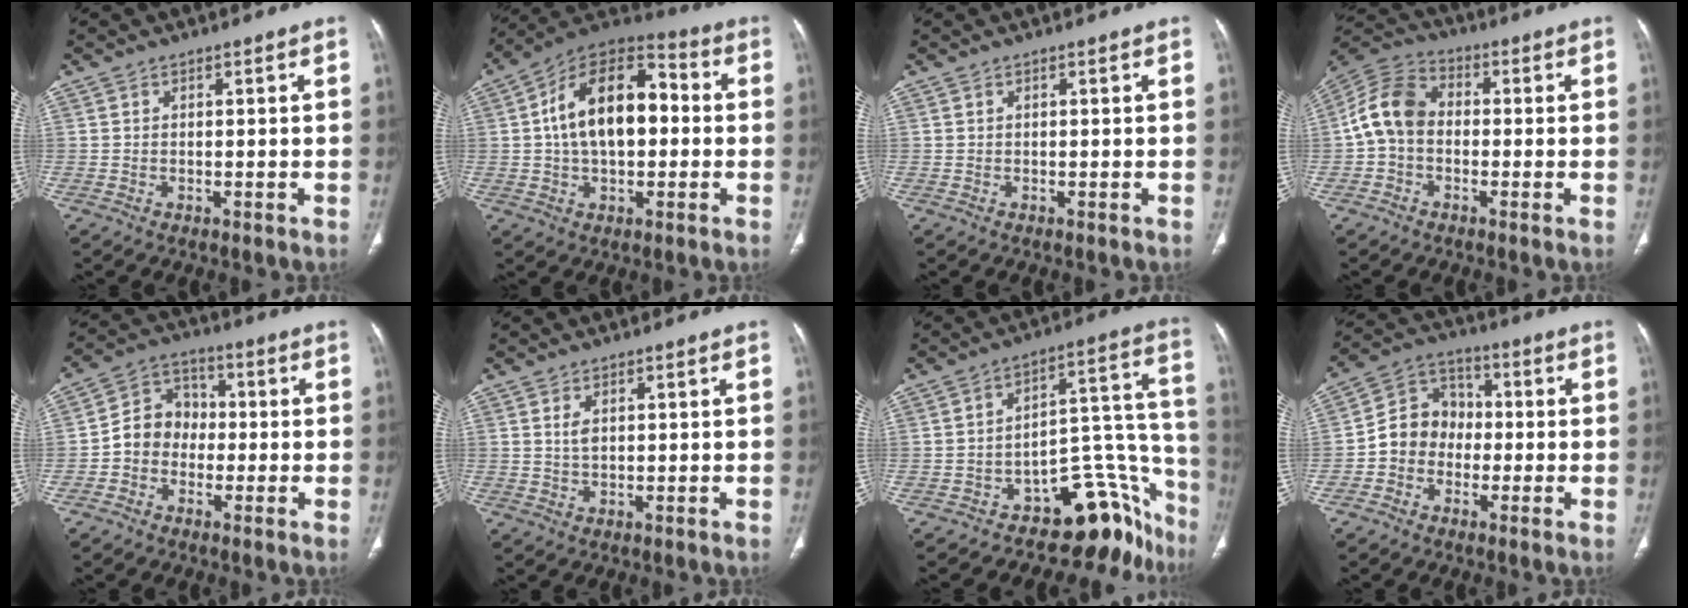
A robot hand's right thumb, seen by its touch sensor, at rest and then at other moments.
{"total": 17.5, "force": [1.2, 10.3, 14.0], "torque": [-0.215, 0.039, 0.011]}
{"total": 0.0}
{"total": 9.7, "force": [-0.7, 7.3, 6.4], "torque": [-0.116, 0.029, -0.030]}
{"total": 8.0, "force": [-1.5, 6.9, 3.7], "torque": [-0.038, 0.034, -0.044]}
{"total": 2.2, "force": [0.7, 1.2, 1.7], "torque": [-0.033, -0.002, 0.017]}
{"total": 17.7, "force": [-13.1, 8.4, 8.4], "torque": [-0.014, 0.145, -0.177]}
{"total": 9.0, "force": [-1.8, 7.9, 4.0], "torque": [-0.041, 0.038, -0.048]}